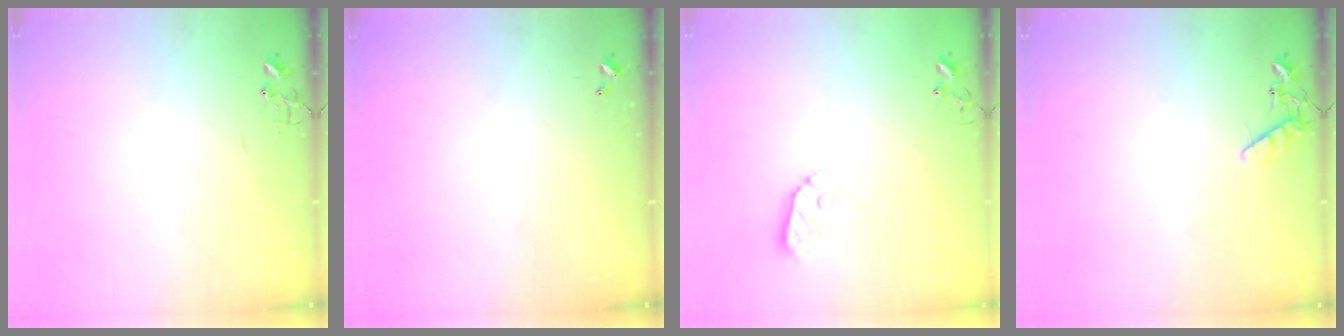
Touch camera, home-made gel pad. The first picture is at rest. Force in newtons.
{"total": 0.0}
{"total": 7.2, "press": 7.2, "slide": 0.4}
{"total": 8.1, "press": 8.1, "slide": 0.3}